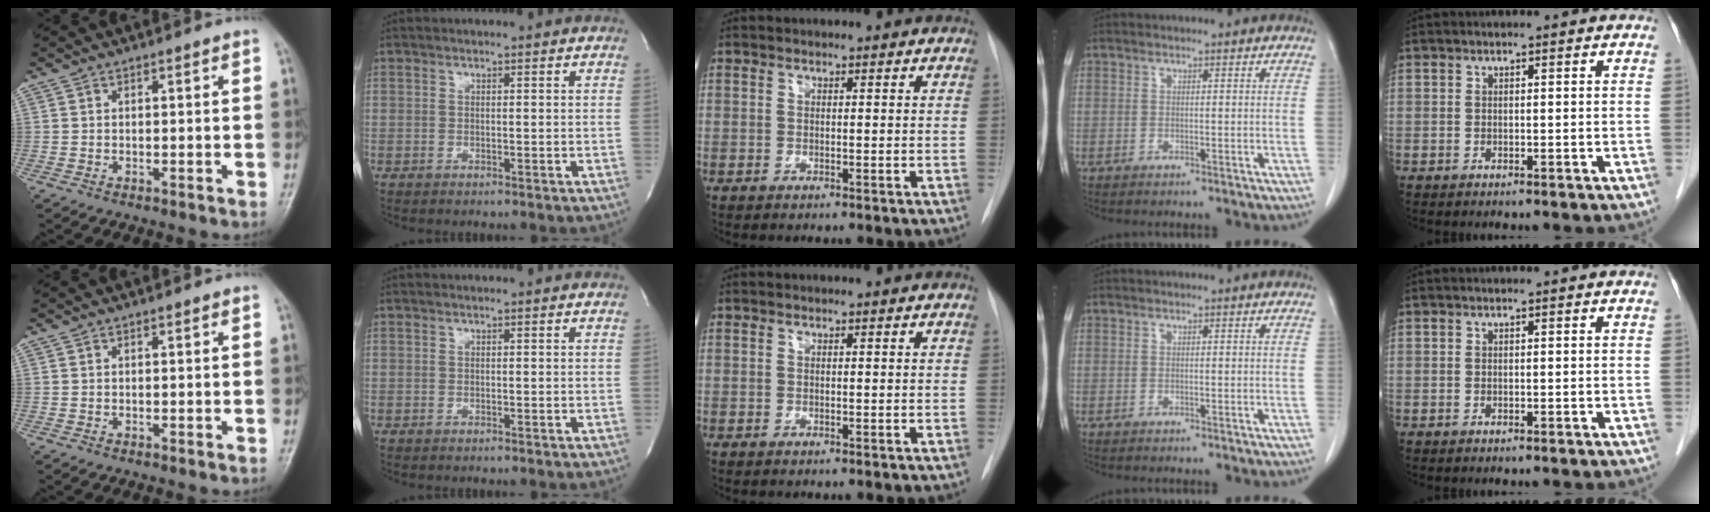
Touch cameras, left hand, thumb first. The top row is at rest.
{}